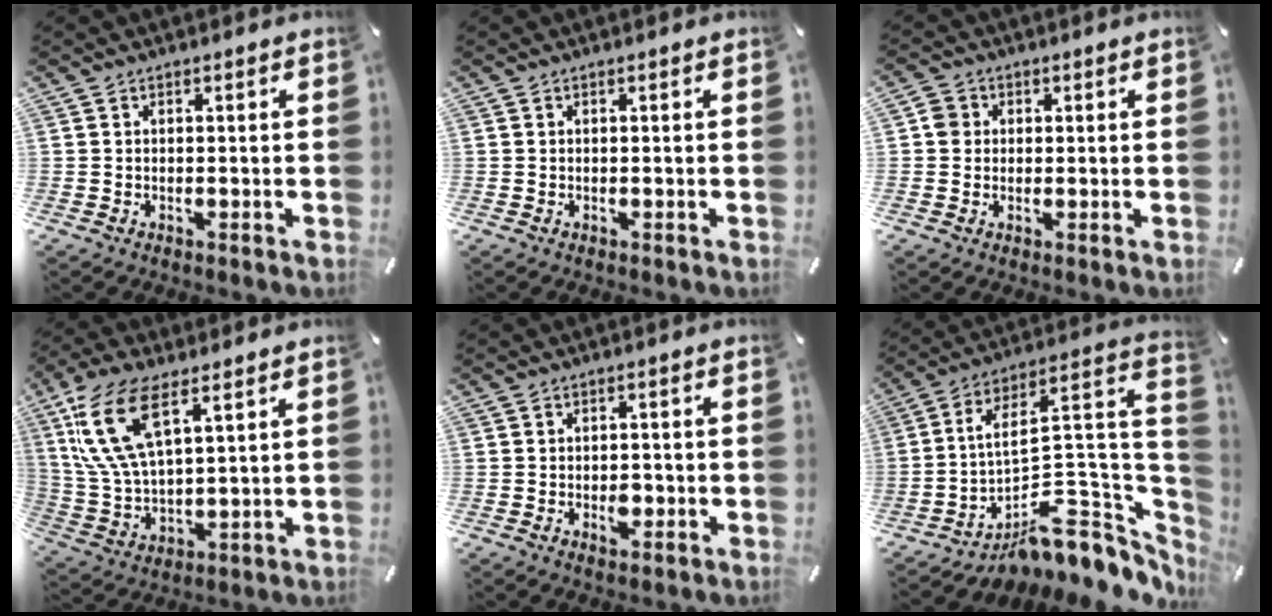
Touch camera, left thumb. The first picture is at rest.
{"total": 0.0}
{"total": 5.1, "force": [0.4, 4.9, 1.4], "torque": [-0.019, 0.009, 0.007]}
{"total": 15.5, "force": [7.9, 6.8, 11.4], "torque": [-0.275, -0.020, 0.141]}
{"total": 3.7, "force": [-1.1, 2.4, 2.7], "torque": [-0.038, 0.001, -0.018]}
{"total": 19.4, "force": [-5.2, 10.8, 15.2], "torque": [-0.181, -0.036, -0.072]}